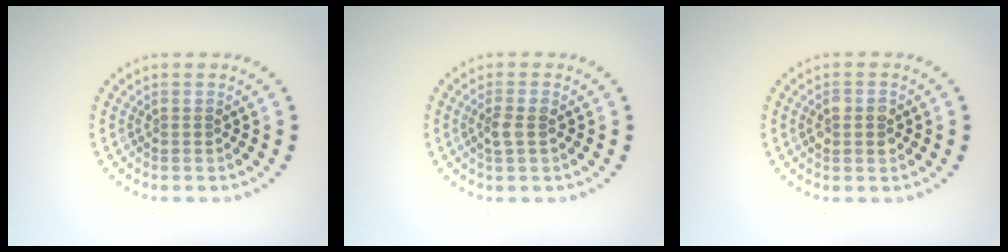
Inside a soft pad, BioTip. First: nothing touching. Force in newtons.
{"total": 1.7, "press": 1.6, "slide": 0.5}
{"total": 2.2, "press": 2.1, "slide": 0.1}